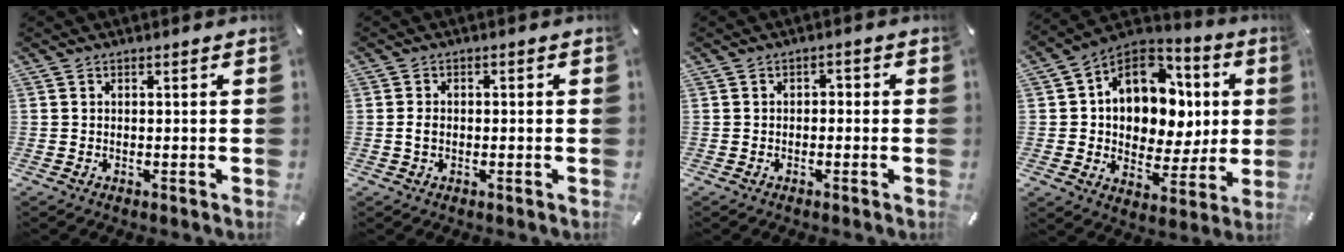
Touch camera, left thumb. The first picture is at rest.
{"total": 2.2, "force": [-0.4, 1.4, 1.6], "torque": [-0.029, 0.005, -0.008]}
{"total": 1.6, "force": [-1.2, 0.9, 0.7], "torque": [-0.015, 0.011, -0.027]}
{"total": 14.5, "force": [4.1, 11.8, 7.3], "torque": [-0.112, -0.025, 0.084]}